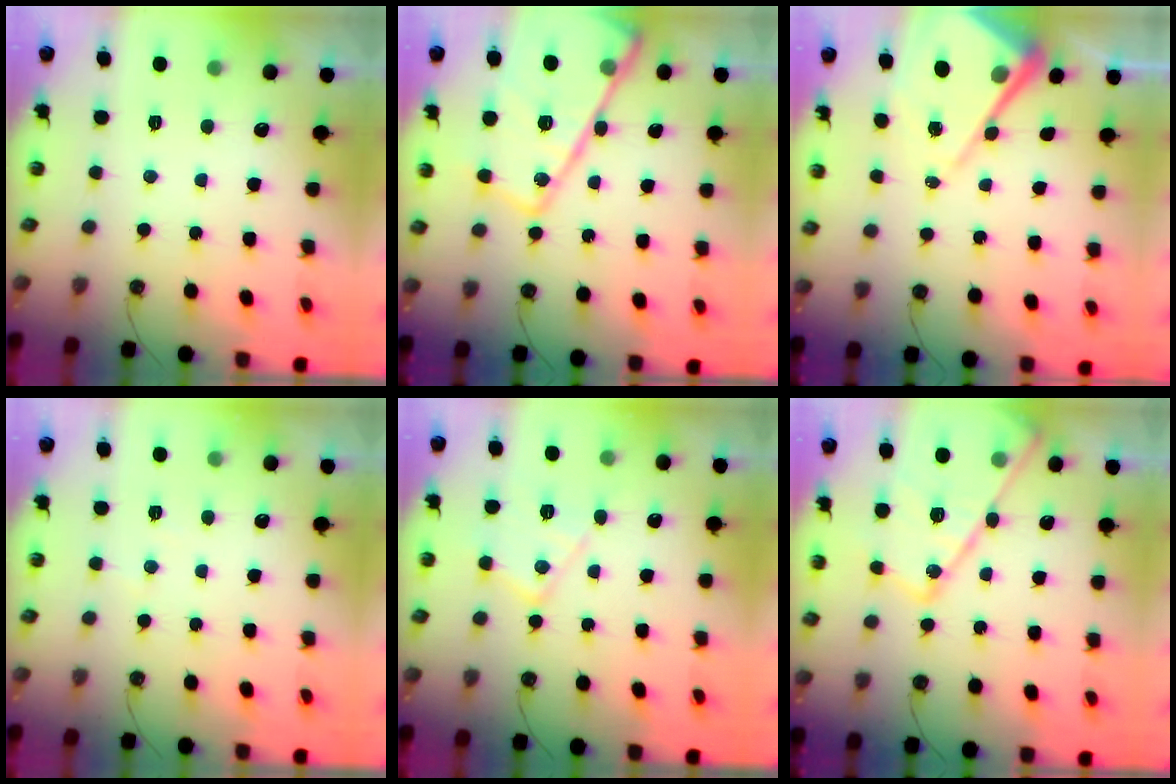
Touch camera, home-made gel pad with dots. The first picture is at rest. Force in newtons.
{"total": 26.2, "press": 26.0, "slide": 2.9}
{"total": 12.6, "press": 12.5, "slide": 1.3}
{"total": 2.1, "press": 2.1, "slide": 0.4}
{"total": 11.6, "press": 11.6, "slide": 0.7}
{"total": 19.6, "press": 19.5, "slide": 1.9}